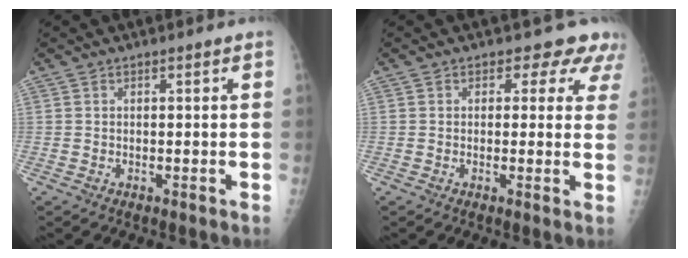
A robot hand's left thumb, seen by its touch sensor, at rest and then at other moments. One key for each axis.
{"total": 5.9, "fx": 4.6, "fy": 3.7, "fz": 0.9, "tx": 0.032, "ty": -0.017, "tz": 0.031}